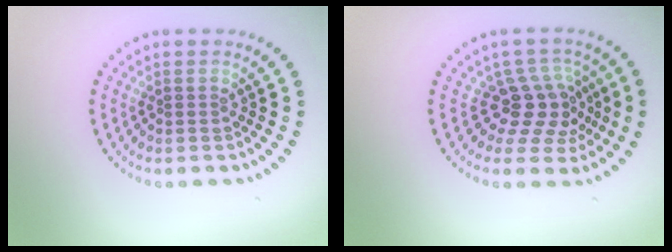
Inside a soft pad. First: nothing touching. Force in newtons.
{"total": 3.7, "press": 2.9, "slide": 2.3}